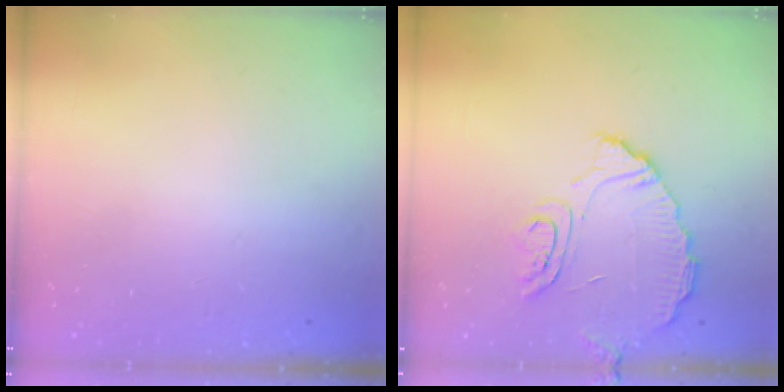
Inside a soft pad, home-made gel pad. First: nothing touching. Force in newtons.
{"total": 10.3, "press": 10.3, "slide": 0.2}